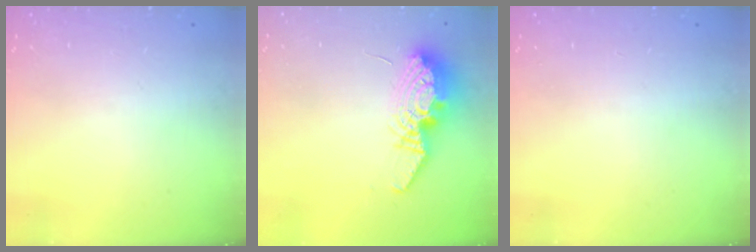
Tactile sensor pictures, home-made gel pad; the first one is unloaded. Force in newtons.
{"total": 10.2, "press": 10.1, "slide": 0.8}
{"total": 0.0}